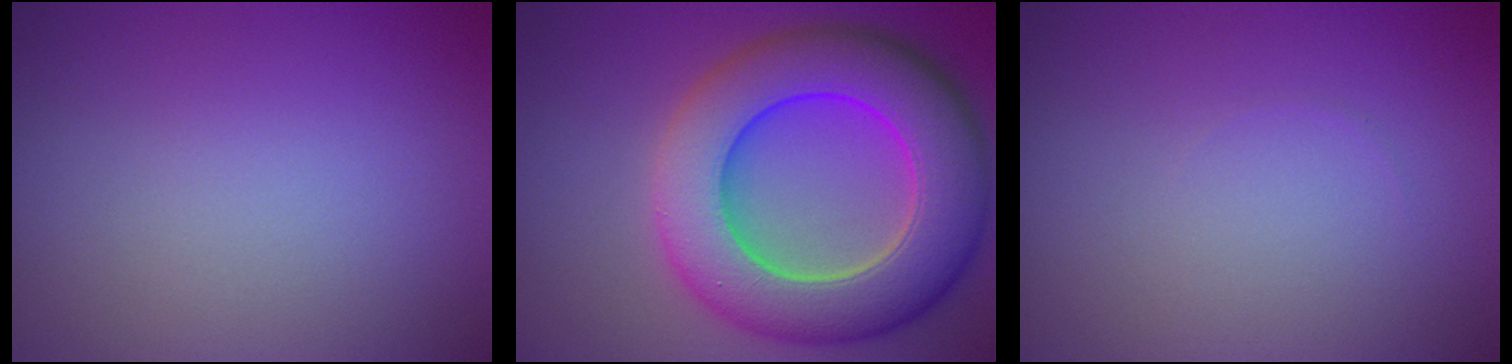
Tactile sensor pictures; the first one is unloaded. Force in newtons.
{"total": 11.9, "press": 11.9, "slide": 0.3}
{"total": 0.0}